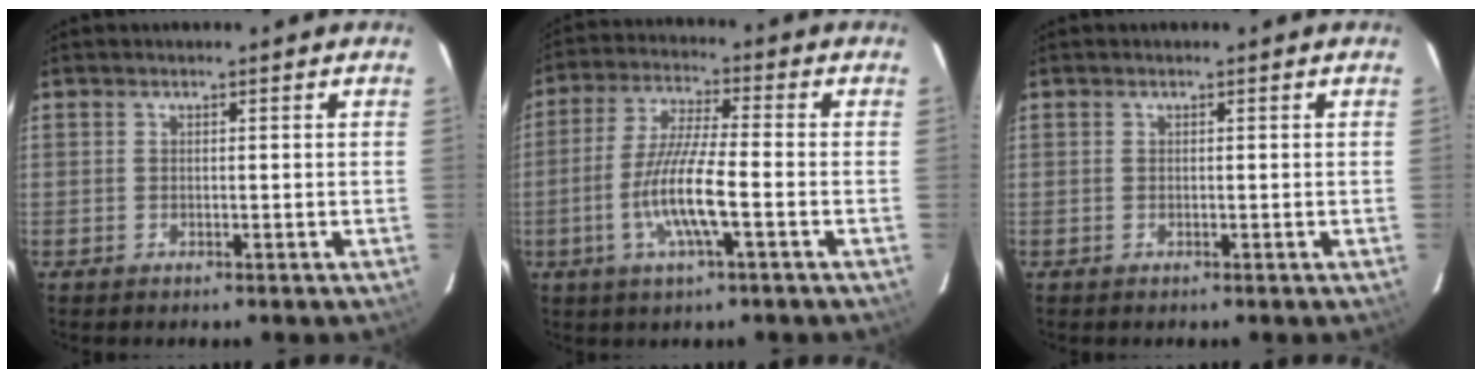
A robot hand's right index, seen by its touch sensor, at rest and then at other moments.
{"total": 10.4, "force": [-3.3, 0.8, 9.8], "torque": [-0.201, -0.004, -0.063]}
{"total": 0.0}